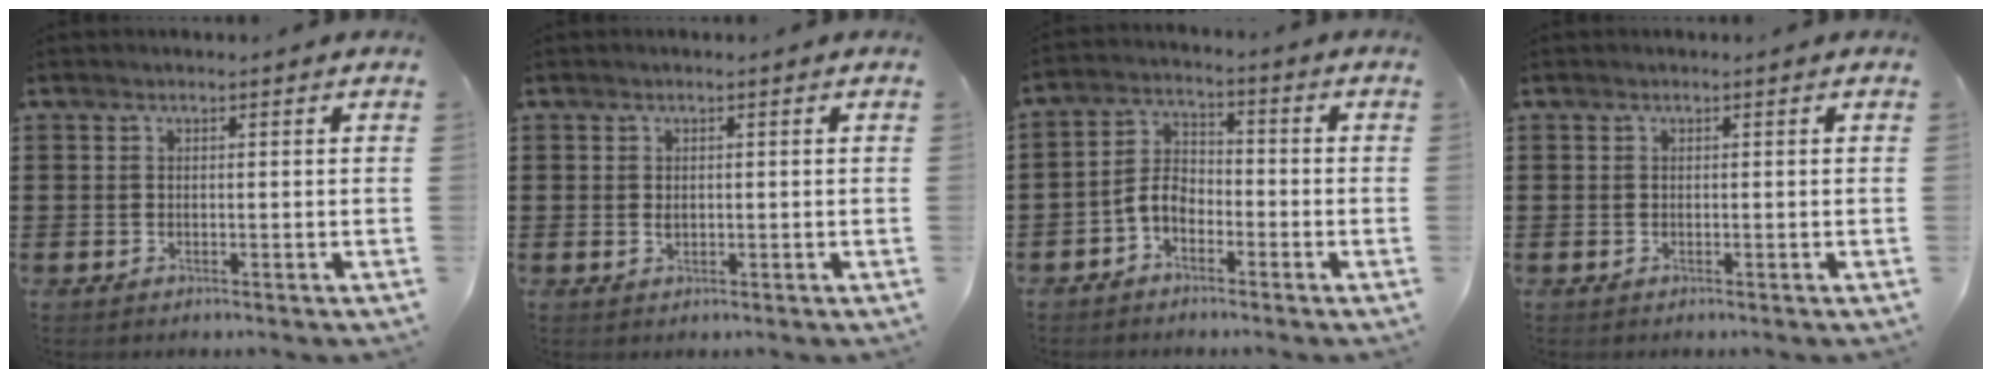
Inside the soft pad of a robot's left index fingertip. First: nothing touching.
{"total": 0.7, "force": [0.2, 0.5, 0.5], "torque": [-0.012, 0.004, 0.004]}
{"total": 4.6, "force": [-2.9, 2.6, 2.5], "torque": [-0.069, 0.004, -0.064]}
{"total": 0.0}